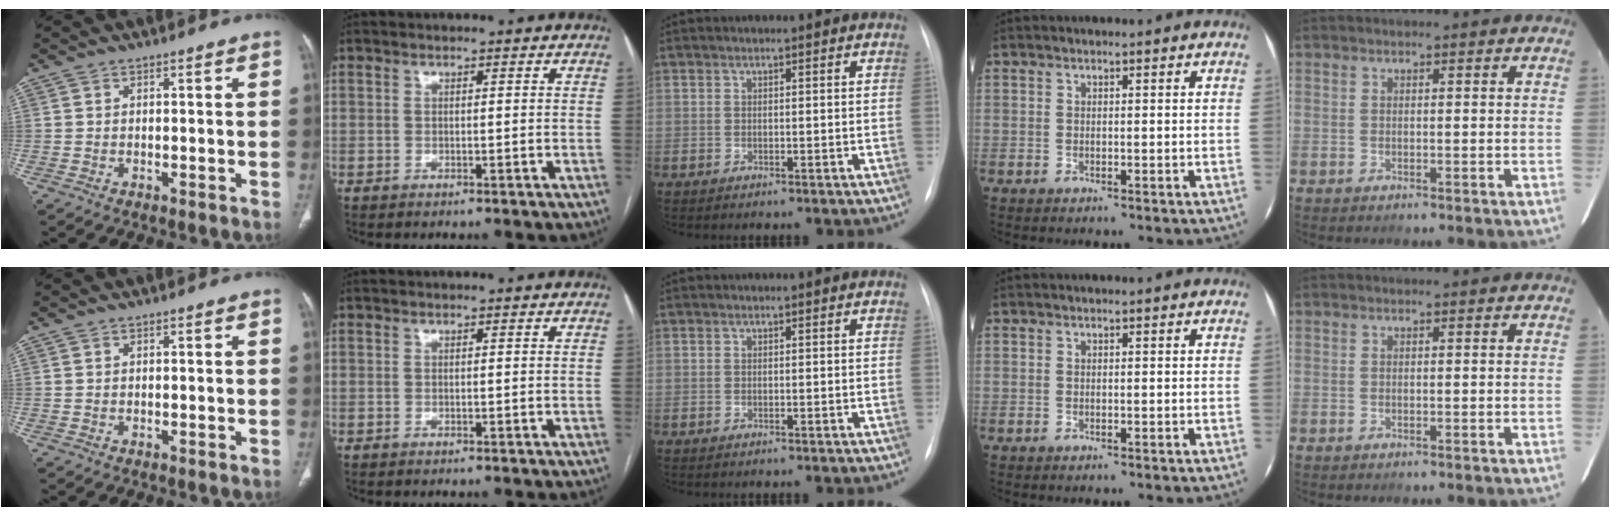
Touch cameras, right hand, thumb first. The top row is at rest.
{}